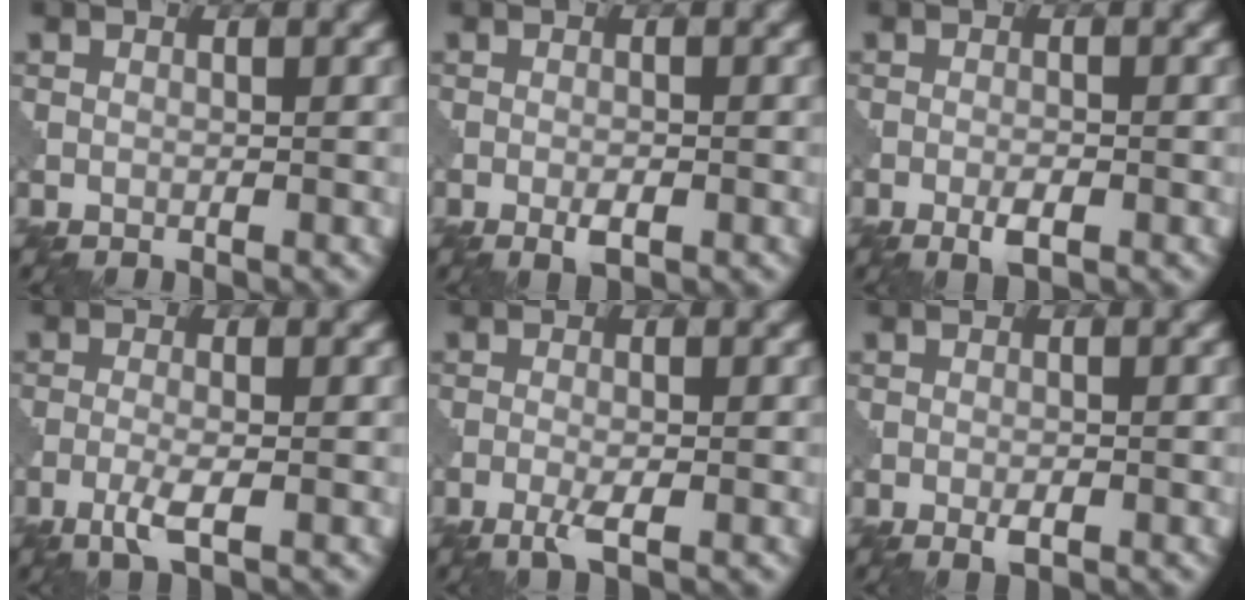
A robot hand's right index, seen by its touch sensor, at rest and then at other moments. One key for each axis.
{"total": 1.6, "fx": -0.8, "fy": 0.5, "fz": 1.3, "tx": -0.024, "ty": 0.000, "tz": -0.015}
{"total": 1.9, "fx": -1.0, "fy": 0.5, "fz": 1.6, "tx": -0.030, "ty": 0.000, "tz": -0.020}
{"total": 2.5, "fx": -1.2, "fy": 0.5, "fz": 2.2, "tx": -0.047, "ty": 0.000, "tz": -0.031}
{"total": 2.0, "fx": -1.0, "fy": 0.3, "fz": 1.7, "tx": -0.037, "ty": -0.001, "tz": -0.024}
{"total": 1.2, "fx": -0.6, "fy": 0.4, "fz": 1.0, "tx": -0.018, "ty": -0.001, "tz": -0.012}